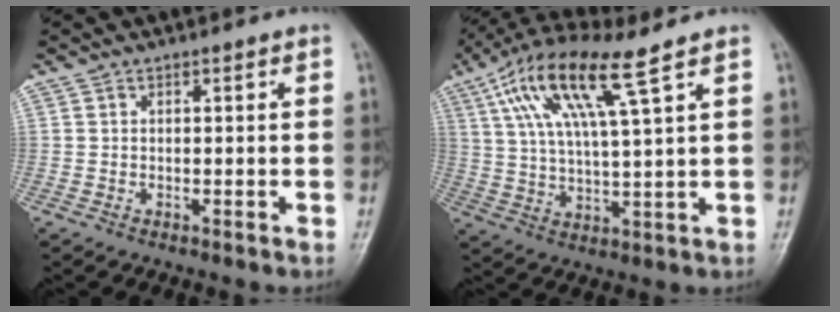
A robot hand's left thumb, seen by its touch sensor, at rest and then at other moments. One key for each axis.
{"total": 13.7, "fx": 6.8, "fy": 2.0, "fz": 11.8, "tx": -0.245, "ty": -0.003, "tz": 0.128}